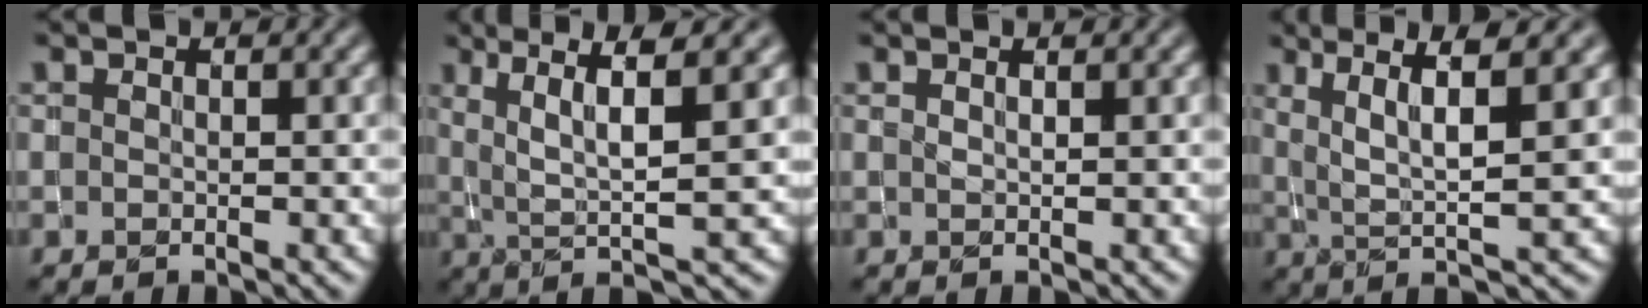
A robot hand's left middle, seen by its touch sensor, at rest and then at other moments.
{"total": 6.4, "force": [1.8, 1.0, 6.0], "torque": [-0.101, 0.003, 0.036]}
{"total": 1.0, "force": [0.8, 0.4, 0.6], "torque": [0.003, -0.007, -0.001]}
{"total": 5.9, "force": [2.0, 0.9, 5.4], "torque": [-0.094, 0.002, 0.039]}